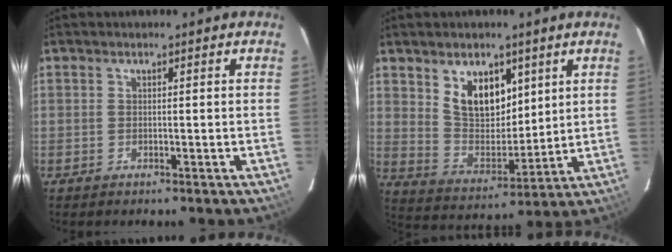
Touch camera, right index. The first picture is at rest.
{"total": 11.5, "force": [5.6, 7.1, 7.1], "torque": [-0.121, 0.000, 0.117]}